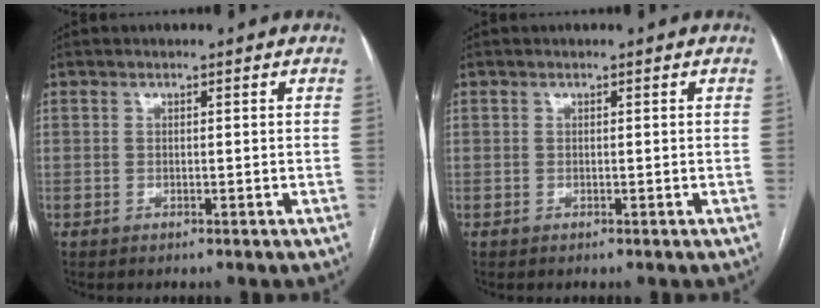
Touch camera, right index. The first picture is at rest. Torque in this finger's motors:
{"motor_torque": [0.00, 0.00, -0.01, 0.00]}